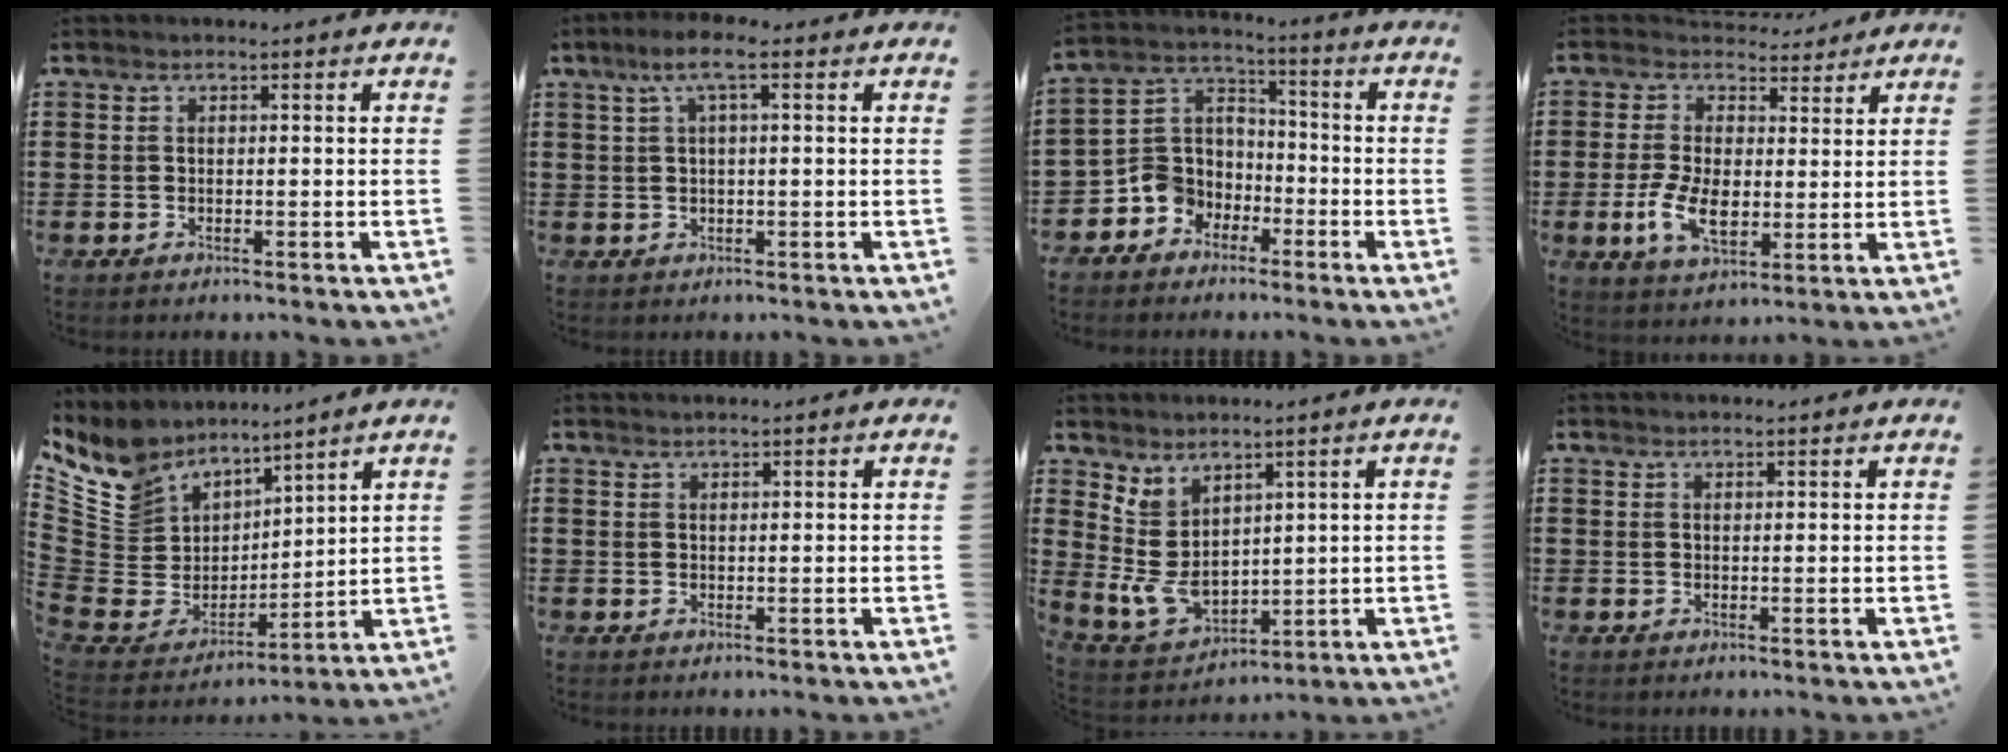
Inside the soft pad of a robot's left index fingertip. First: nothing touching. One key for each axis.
{"total": 4.0, "fx": 1.2, "fy": 0.7, "fz": 3.7, "tx": -0.075, "ty": 0.008, "tz": 0.019}
{"total": 6.2, "fx": -3.4, "fy": 5.2, "fz": 0.4, "tx": -0.051, "ty": 0.004, "tz": -0.075}
{"total": 8.2, "fx": 0.7, "fy": 5.5, "fz": 6.0, "tx": -0.135, "ty": -0.006, "tz": 0.011}
{"total": 11.1, "fx": 8.1, "fy": 7.2, "fz": 2.1, "tx": -0.103, "ty": -0.060, "tz": 0.159}
{"total": 0.8, "fx": 0.8, "fy": 0.0, "fz": 0.1, "tx": -0.004, "ty": -0.002, "tz": 0.016}
{"total": 6.8, "fx": 2.1, "fy": 4.7, "fz": 4.4, "tx": -0.119, "ty": -0.012, "tz": 0.042}
{"total": 0.7, "fx": 0.7, "fy": 0.1, "fz": 0.1, "tx": -0.003, "ty": -0.001, "tz": 0.015}